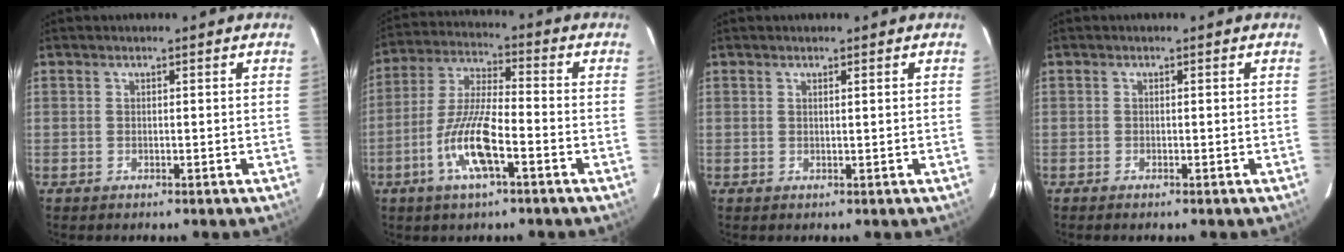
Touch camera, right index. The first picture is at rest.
{"total": 11.0, "force": [-4.5, 2.0, 9.8], "torque": [-0.201, -0.003, -0.086]}
{"total": 0.6, "force": [0.3, -0.1, 0.5], "torque": [-0.012, 0.002, 0.006]}
{"total": 0.9, "force": [-0.7, 0.1, 0.6], "torque": [-0.015, -0.002, -0.010]}